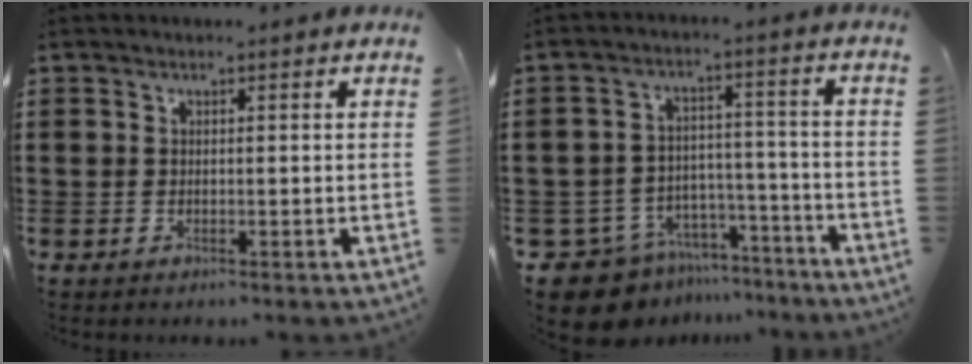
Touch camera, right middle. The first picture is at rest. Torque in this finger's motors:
{"motor_torque": [0.04, -0.19, 0.10, 0.02]}